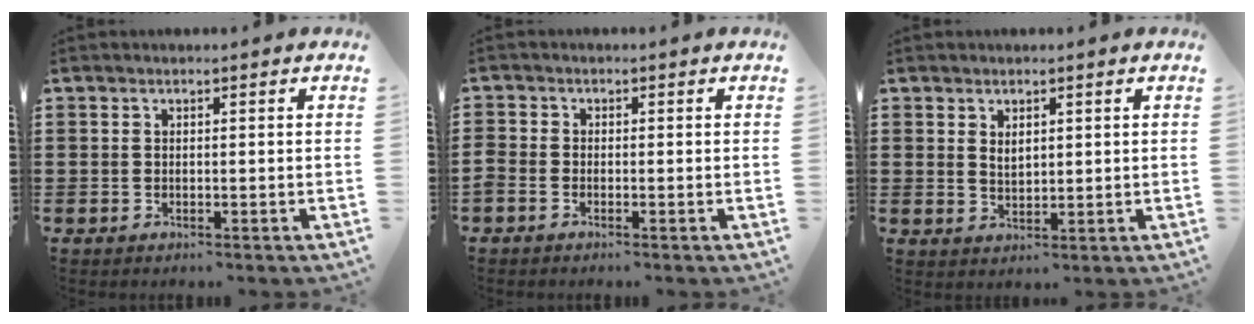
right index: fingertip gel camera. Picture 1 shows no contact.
{"total": 1.0, "force": [-0.9, 0.3, 0.3], "torque": [-0.007, -0.002, -0.017]}
{"total": 1.8, "force": [1.1, 1.0, 1.0], "torque": [-0.012, 0.000, 0.018]}